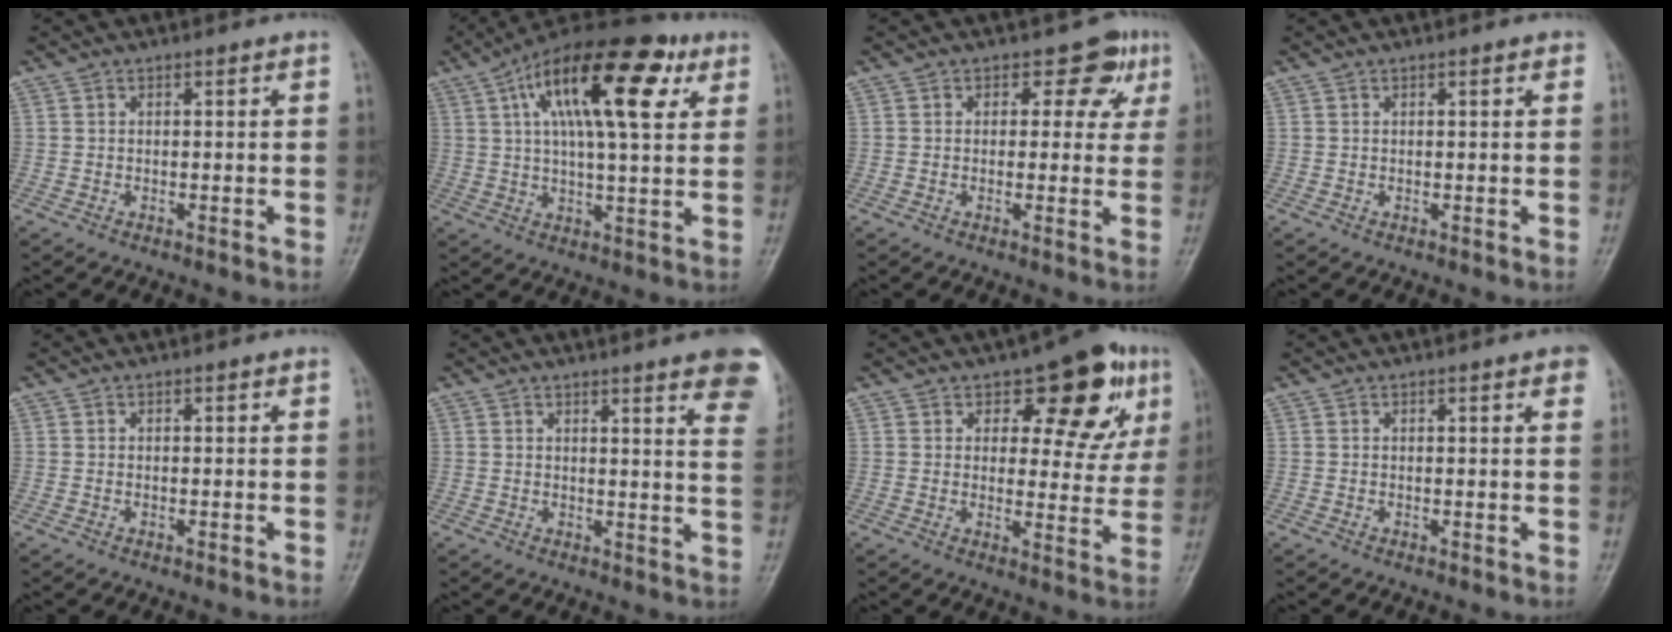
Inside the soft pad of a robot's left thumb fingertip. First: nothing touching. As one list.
[{"total": 21.4, "force": [8.2, 8.0, 18.1], "torque": [-0.280, 0.009, 0.125]}, {"total": 5.5, "force": [2.4, 4.1, 2.7], "torque": [0.012, -0.001, 0.019]}, {"total": 0.8, "force": [0.4, 0.2, 0.7], "torque": [-0.010, 0.001, 0.003]}, {"total": 0.0}, {"total": 13.9, "force": [9.1, 2.1, 10.3], "torque": [-0.105, -0.034, 0.088]}, {"total": 13.4, "force": [6.3, 7.0, 9.5], "torque": [-0.061, -0.020, 0.079]}, {"total": 2.8, "force": [1.6, 0.5, 2.2], "torque": [-0.021, 0.001, 0.015]}]